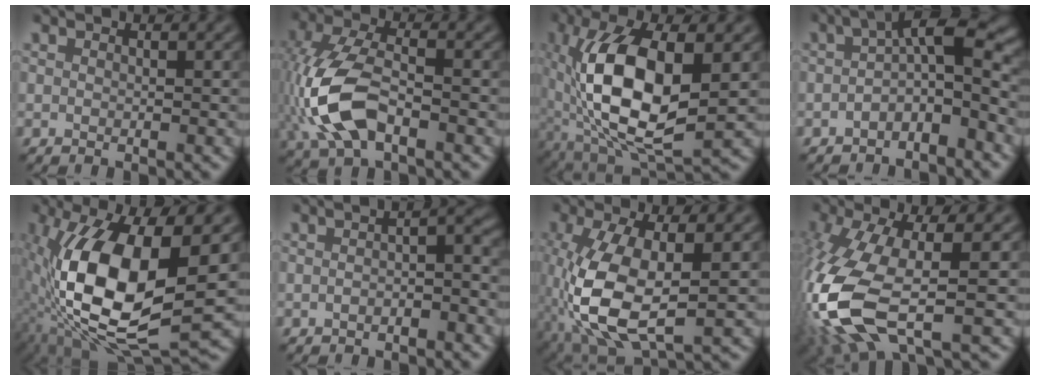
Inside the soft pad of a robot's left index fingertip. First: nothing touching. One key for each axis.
{"total": 8.2, "fx": -2.7, "fy": 4.1, "fz": 6.6, "tx": -0.160, "ty": 0.005, "tz": -0.062}
{"total": 12.7, "fx": 0.4, "fy": 5.9, "fz": 11.3, "tx": -0.217, "ty": -0.006, "tz": 0.010}
{"total": 4.9, "fx": -1.4, "fy": 1.5, "fz": 4.5, "tx": -0.068, "ty": 0.017, "tz": -0.036}
{"total": 13.3, "fx": -0.6, "fy": 5.2, "fz": 12.3, "tx": -0.238, "ty": -0.006, "tz": -0.013}
{"total": 2.3, "fx": -0.9, "fy": 0.6, "fz": 2.1, "tx": -0.036, "ty": 0.008, "tz": -0.018}
{"total": 9.5, "fx": -2.0, "fy": 4.4, "fz": 8.2, "tx": -0.197, "ty": -0.011, "tz": -0.037}
{"total": 11.6, "fx": -3.1, "fy": 4.7, "fz": 10.2, "tx": -0.260, "ty": -0.023, "tz": -0.056}